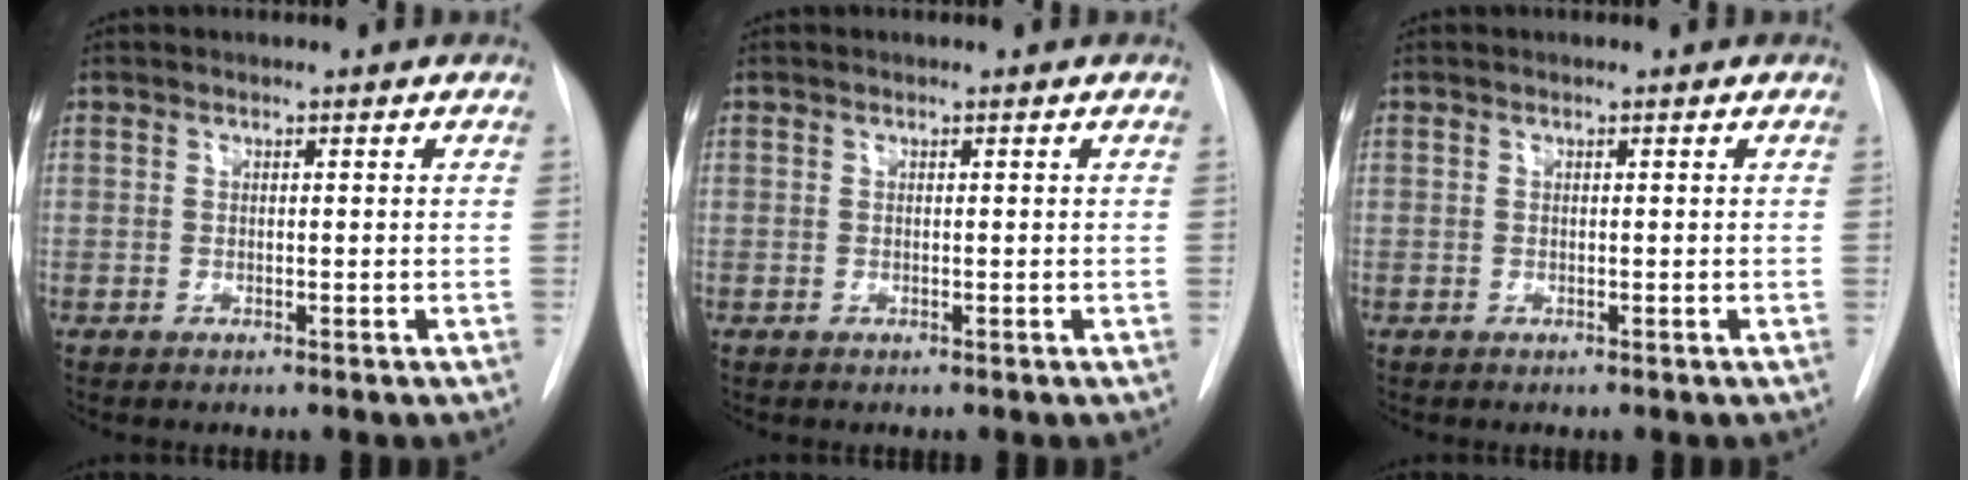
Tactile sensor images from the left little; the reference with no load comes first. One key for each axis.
{"total": 0.0}
{"total": 0.0}